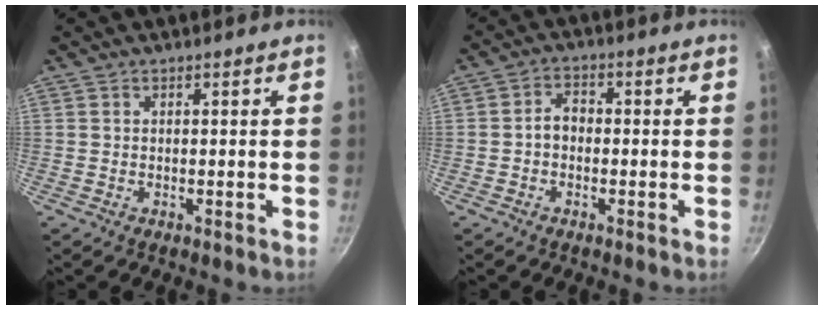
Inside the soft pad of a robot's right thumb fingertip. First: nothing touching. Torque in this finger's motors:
{"motor_torque": [0.08, -0.12, 0.61, -0.09, 0.02]}